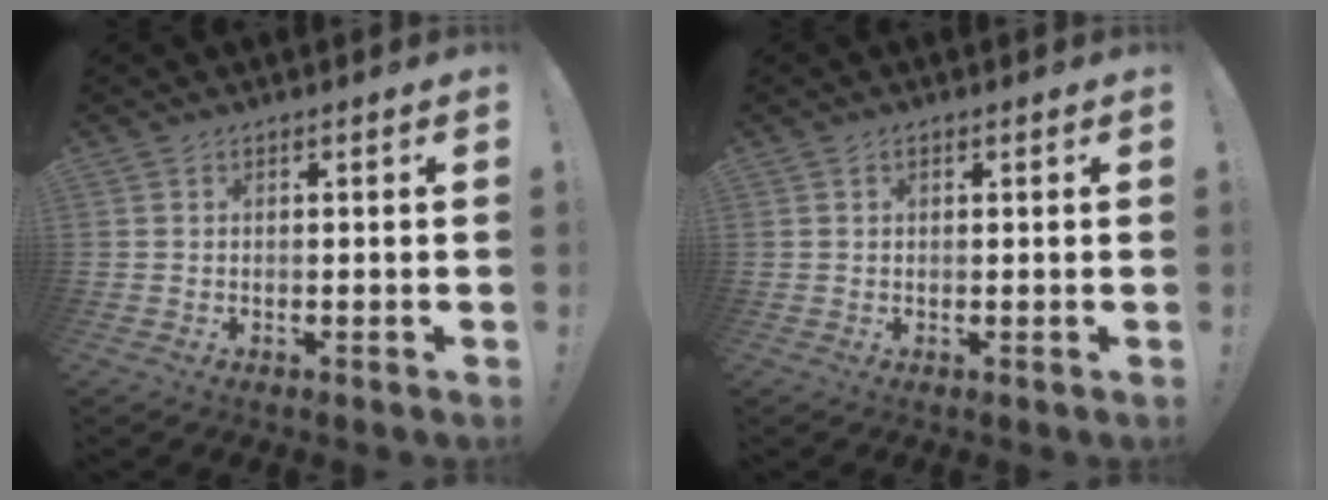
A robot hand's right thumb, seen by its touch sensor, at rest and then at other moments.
{"total": 0.8, "force": [0.4, 0.6, 0.3], "torque": [-0.011, 0.005, 0.008]}